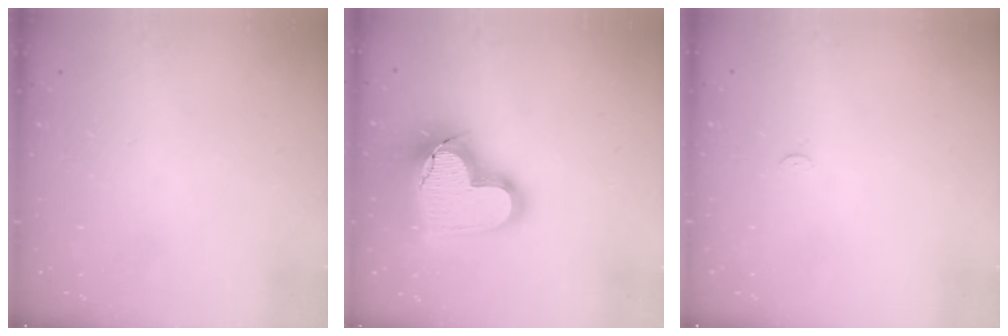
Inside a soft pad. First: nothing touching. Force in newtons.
{"total": 21.8, "press": 21.7, "slide": 1.8}
{"total": 2.3, "press": 2.3, "slide": 0.3}